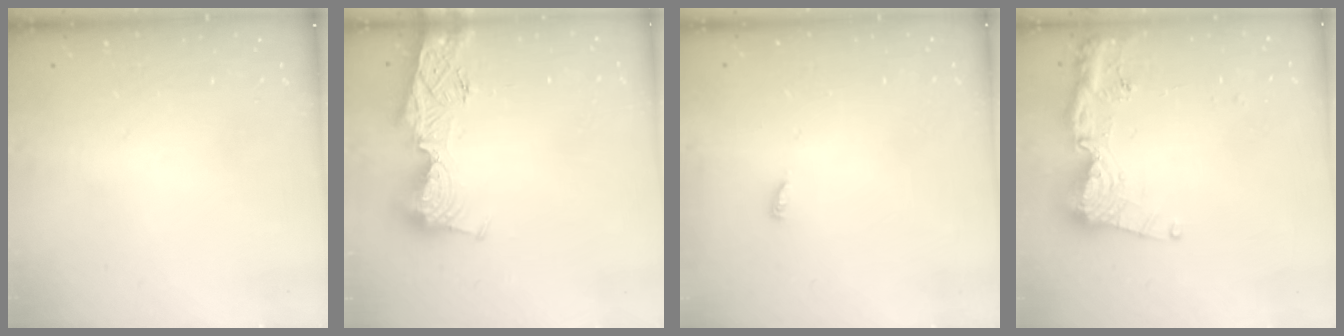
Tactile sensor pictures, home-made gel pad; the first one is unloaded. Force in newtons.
{"total": 13.6, "press": 13.5, "slide": 1.5}
{"total": 2.5, "press": 2.5, "slide": 0.2}
{"total": 14.4, "press": 14.3, "slide": 1.9}